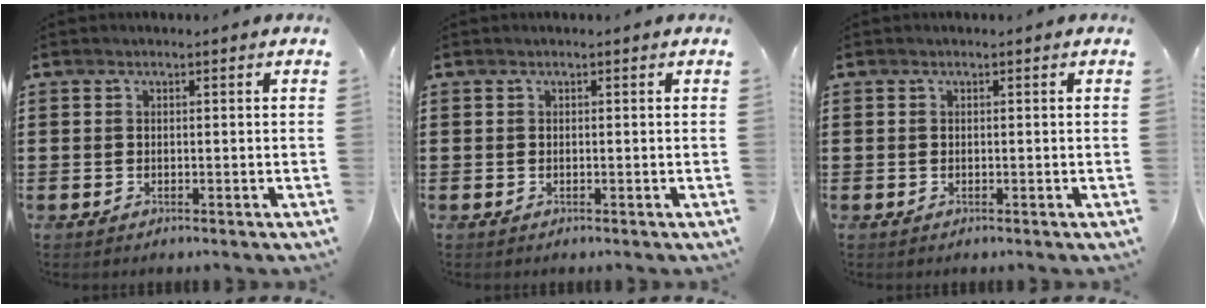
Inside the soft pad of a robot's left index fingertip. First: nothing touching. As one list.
[{"total": 0.0}, {"total": 0.0}]